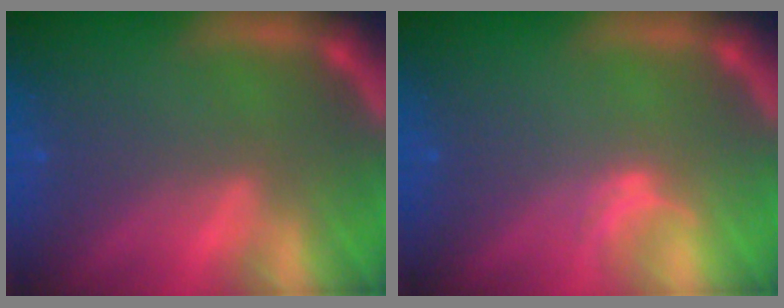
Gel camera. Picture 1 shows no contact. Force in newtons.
{"total": 1.0}